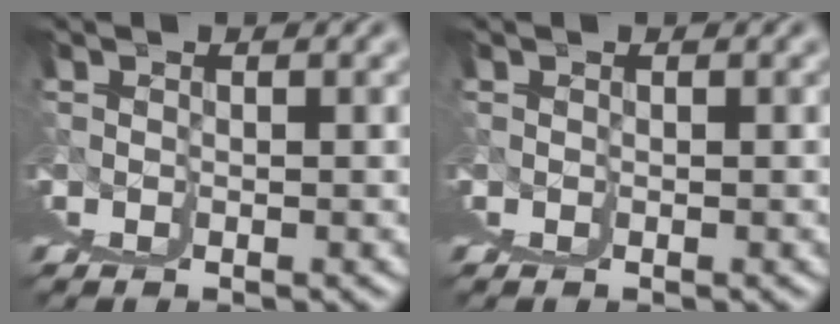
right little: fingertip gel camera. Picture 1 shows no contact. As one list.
[{"total": 0.0}]